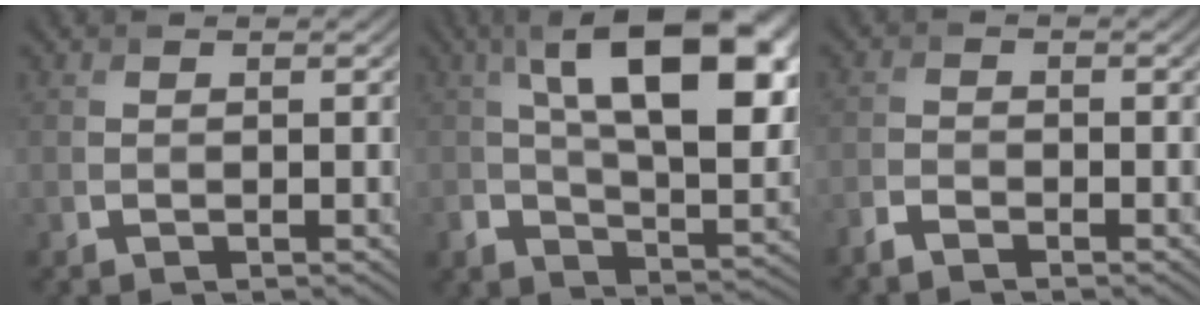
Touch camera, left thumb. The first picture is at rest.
{"total": 15.3, "force": [3.9, 8.0, 12.5], "torque": [-0.206, -0.005, 0.068]}
{"total": 2.1, "force": [-1.8, 0.6, 0.9], "torque": [-0.022, -0.003, -0.043]}